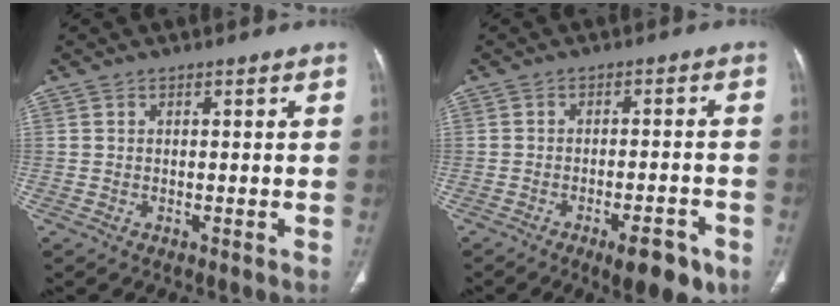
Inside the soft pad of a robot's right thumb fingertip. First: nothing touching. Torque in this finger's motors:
{"motor_torque": [1.04, 1.22, -0.09, 0.04, 0.21]}